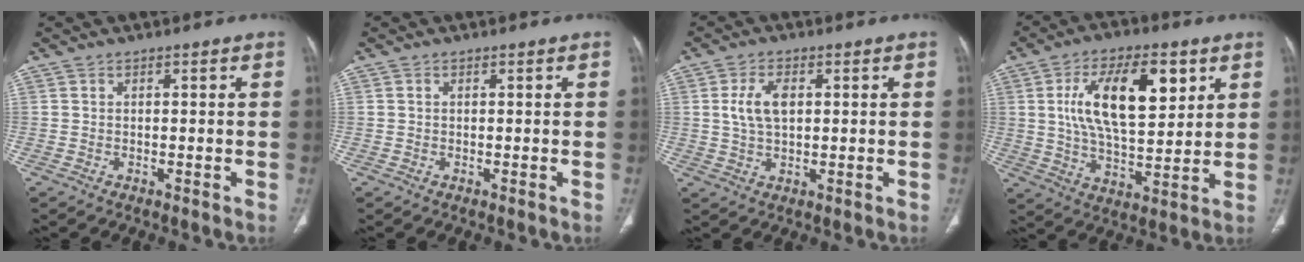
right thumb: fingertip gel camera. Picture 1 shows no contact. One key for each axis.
{"total": 0.0}
{"total": 6.0, "fx": 1.2, "fy": 3.4, "fz": 4.8, "tx": -0.097, "ty": 0.003, "tz": 0.023}
{"total": 17.5, "fx": 5.6, "fy": 8.1, "fz": 14.5, "tx": -0.222, "ty": -0.016, "tz": 0.102}